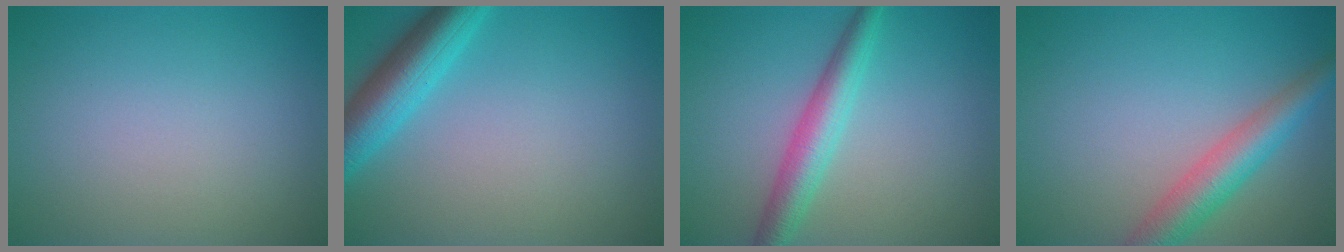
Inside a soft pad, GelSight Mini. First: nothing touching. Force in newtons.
{"total": 5.3, "press": 5.3, "slide": 0.2}
{"total": 3.9, "press": 3.9, "slide": 0.1}
{"total": 4.6, "press": 4.6, "slide": 0.1}